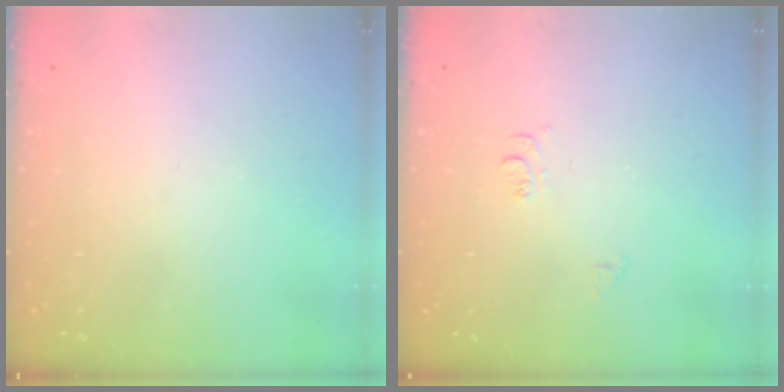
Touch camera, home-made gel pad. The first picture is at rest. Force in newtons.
{"total": 4.4, "press": 4.3, "slide": 0.6}